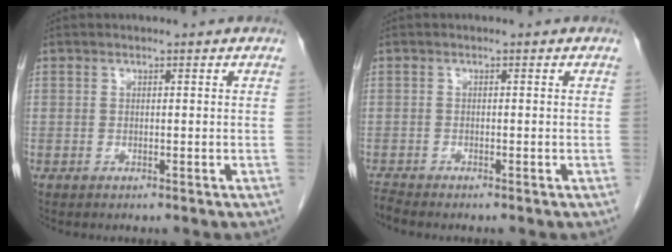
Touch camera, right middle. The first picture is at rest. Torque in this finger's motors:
{"motor_torque": [0.33, -0.19, 0.05, 0.01]}